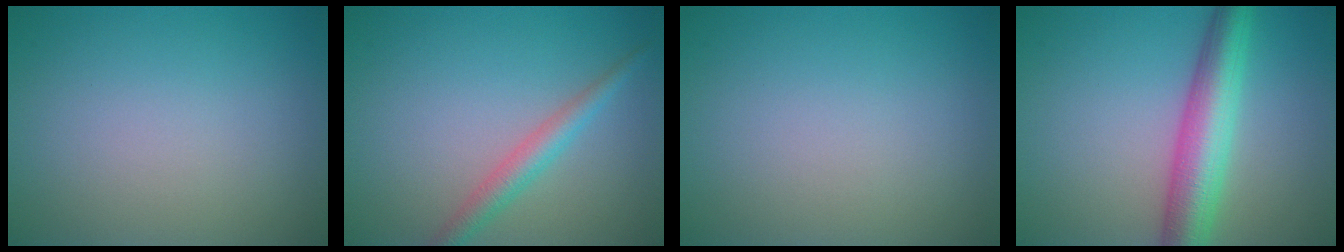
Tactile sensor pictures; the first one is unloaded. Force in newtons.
{"total": 2.5, "press": 2.5, "slide": 0.0}
{"total": 0.0}
{"total": 6.4, "press": 6.4, "slide": 0.2}